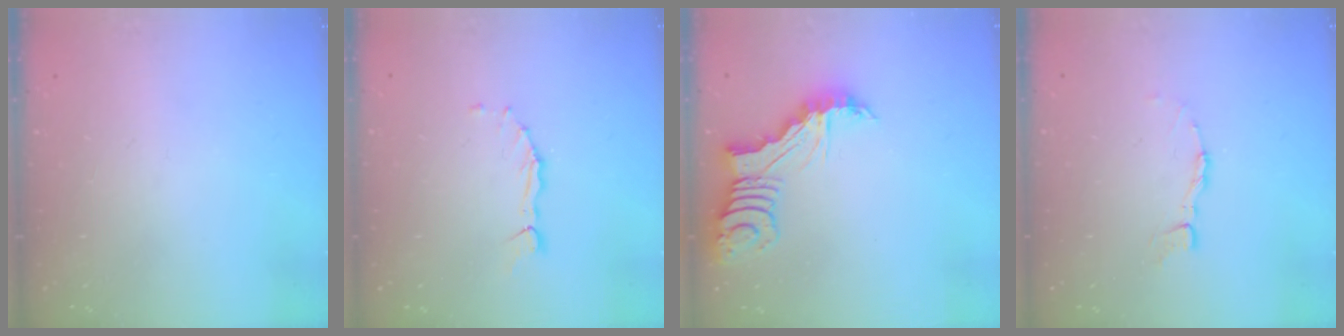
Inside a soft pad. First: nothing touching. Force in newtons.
{"total": 1.6, "press": 1.5, "slide": 0.3}
{"total": 7.7, "press": 7.7, "slide": 0.6}
{"total": 4.4, "press": 4.4, "slide": 0.1}